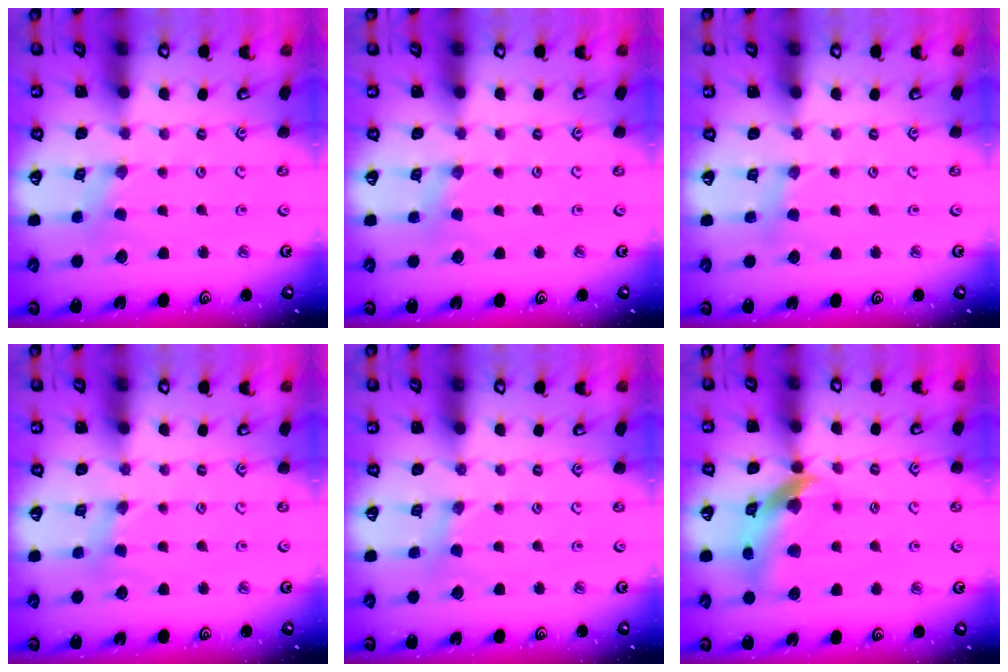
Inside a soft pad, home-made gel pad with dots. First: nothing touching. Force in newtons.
{"total": 2.4, "press": 2.3, "slide": 0.5}
{"total": 2.5, "press": 2.5, "slide": 0.4}
{"total": 1.9, "press": 1.8, "slide": 0.4}
{"total": 1.6, "press": 1.5, "slide": 0.3}
{"total": 12.8, "press": 12.7, "slide": 1.9}